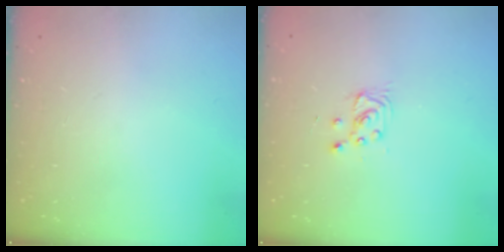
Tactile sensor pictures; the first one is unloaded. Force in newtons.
{"total": 2.9, "press": 2.9, "slide": 0.4}